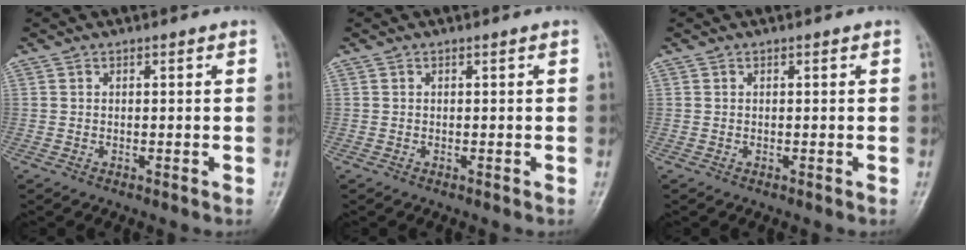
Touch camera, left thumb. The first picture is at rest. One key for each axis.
{"total": 0.0}
{"total": 0.0}